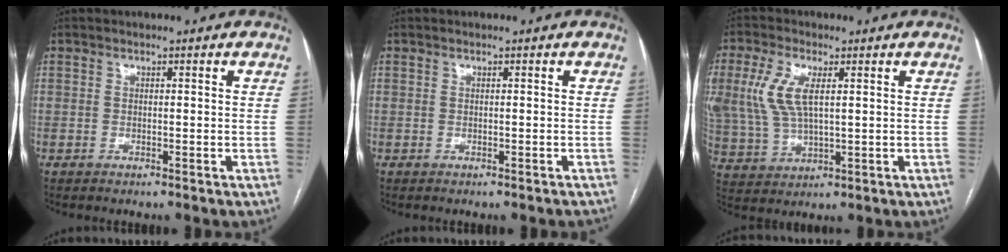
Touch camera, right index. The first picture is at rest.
{"total": 1.3, "force": [-1.3, 0.4, 0.2], "torque": [0.002, -0.001, -0.019]}
{"total": 9.9, "force": [2.7, 4.4, 8.5], "torque": [-0.206, 0.010, 0.060]}